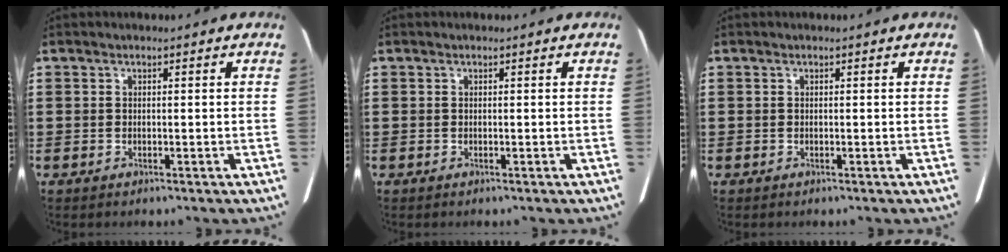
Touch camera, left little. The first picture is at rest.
{"total": 0.0}
{"total": 0.0}